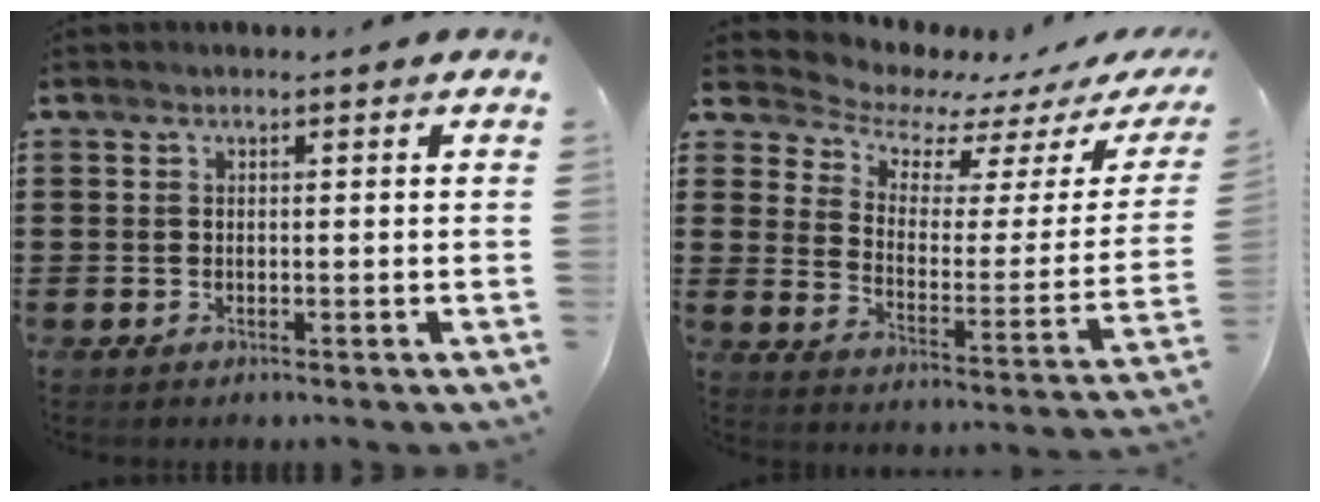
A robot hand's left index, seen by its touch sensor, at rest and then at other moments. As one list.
[{"total": 5.7, "force": [5.3, 2.0, 0.6], "torque": [-0.044, -0.050, 0.088]}]